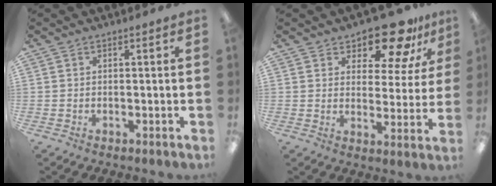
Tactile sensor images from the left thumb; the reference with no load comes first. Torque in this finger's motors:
{"motor_torque": [-0.03, 0.06, 0.03, -0.13, 0.05]}